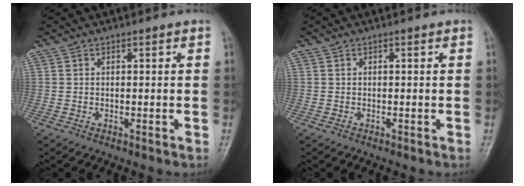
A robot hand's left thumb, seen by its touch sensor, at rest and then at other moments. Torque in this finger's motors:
{"motor_torque": [-0.07, 0.07, -0.07, -0.09, 0.00]}